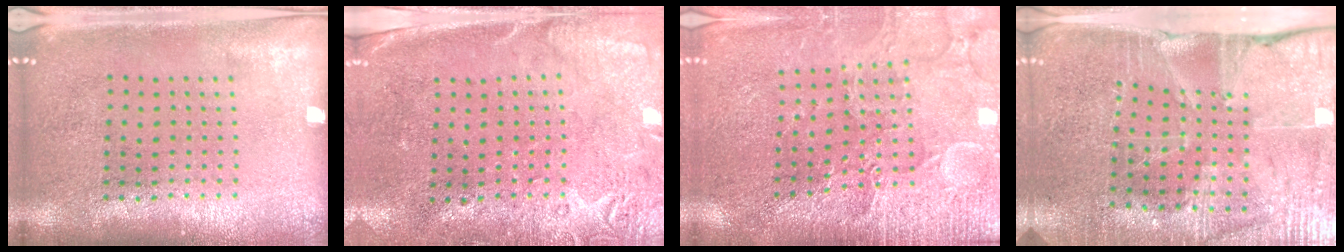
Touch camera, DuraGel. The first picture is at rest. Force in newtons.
{"total": 2.7, "press": 2.2, "slide": 1.6}
{"total": 3.2, "press": 3.2, "slide": 0.3}
{"total": 3.5, "press": 3.4, "slide": 0.7}